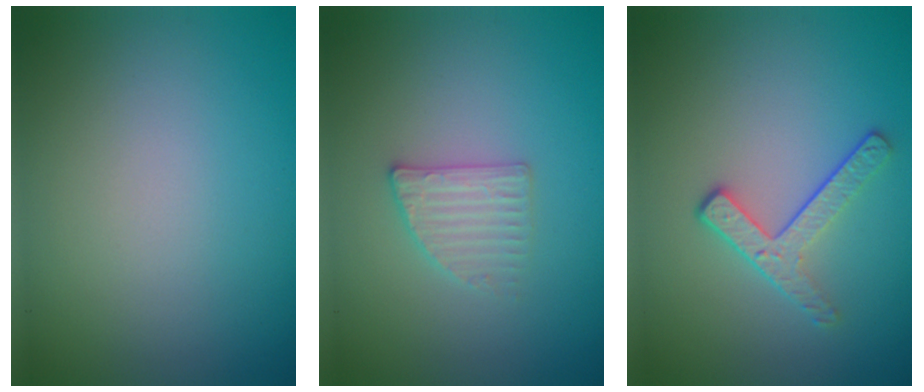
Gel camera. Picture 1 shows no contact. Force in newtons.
{"total": 2.1, "press": 2.1, "slide": 0.4}
{"total": 2.3, "press": 1.7, "slide": 1.6}